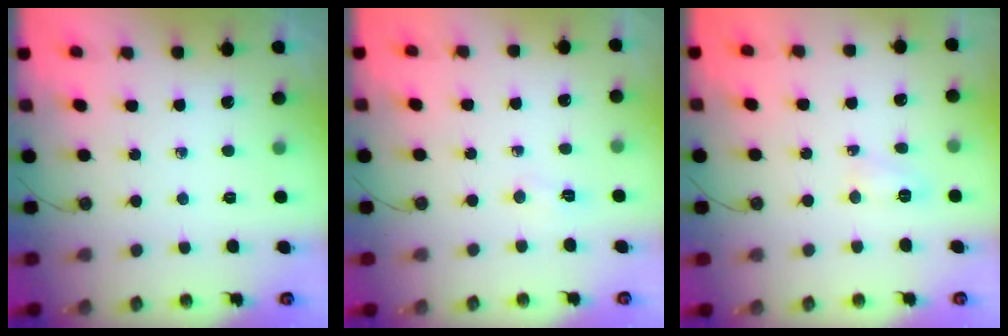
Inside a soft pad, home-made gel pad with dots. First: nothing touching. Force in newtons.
{"total": 4.1, "press": 2.2, "slide": 3.4}
{"total": 3.7, "press": 3.7, "slide": 0.7}